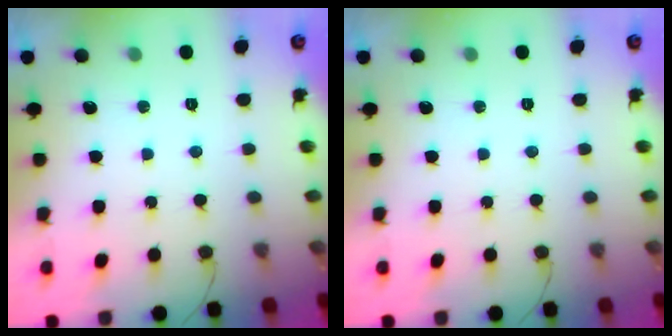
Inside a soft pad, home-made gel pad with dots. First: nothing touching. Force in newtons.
{"total": 0.0}